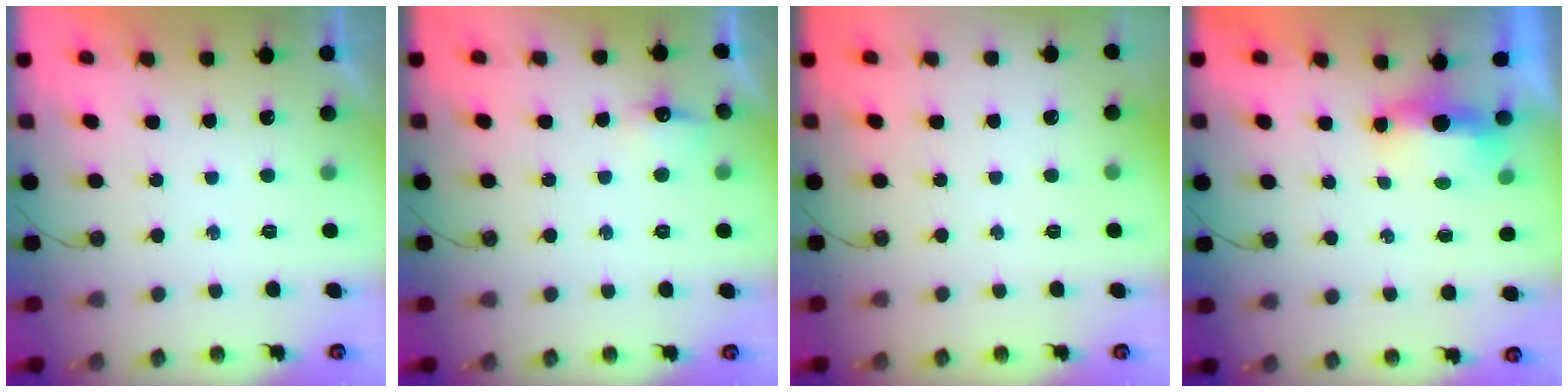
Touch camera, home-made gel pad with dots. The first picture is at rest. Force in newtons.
{"total": 5.8, "press": 5.7, "slide": 1.0}
{"total": 0.0}
{"total": 8.2, "press": 5.7, "slide": 5.8}